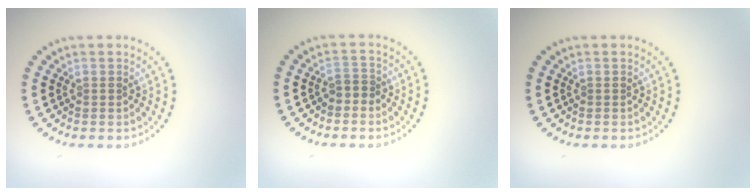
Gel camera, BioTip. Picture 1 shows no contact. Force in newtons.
{"total": 1.2, "press": 1.0, "slide": 0.6}
{"total": 0.0}